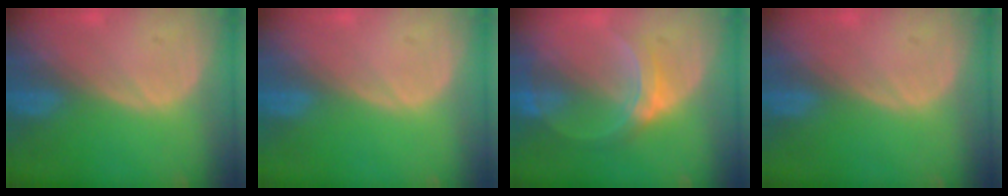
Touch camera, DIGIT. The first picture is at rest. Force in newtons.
{"total": 0.0}
{"total": 5.3, "press": 5.3, "slide": 0.5}
{"total": 0.0}